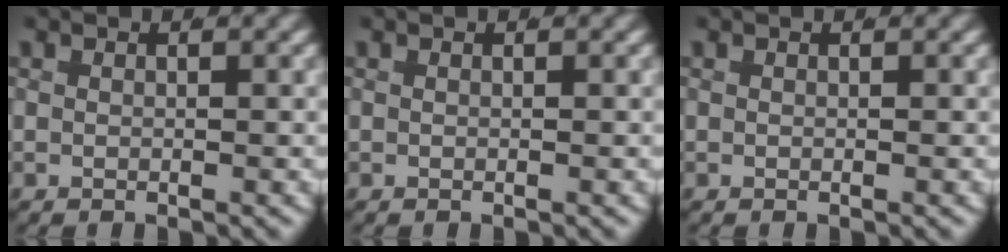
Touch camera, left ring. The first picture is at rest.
{"total": 0.0}
{"total": 0.0}